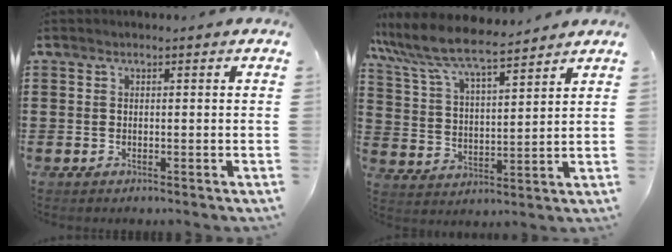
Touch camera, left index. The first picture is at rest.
{"total": 7.8, "force": [7.0, 0.8, 3.5], "torque": [-0.094, -0.034, 0.120]}